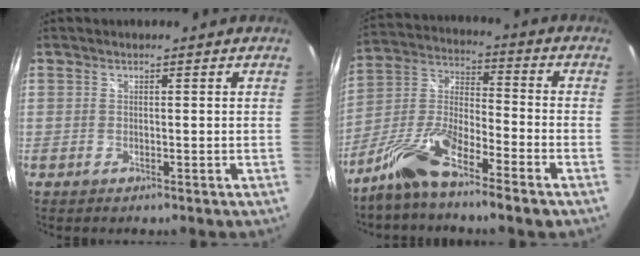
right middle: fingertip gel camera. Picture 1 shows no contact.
{"total": 12.5, "force": [-8.7, 2.4, 8.7], "torque": [-0.194, -0.001, -0.172]}